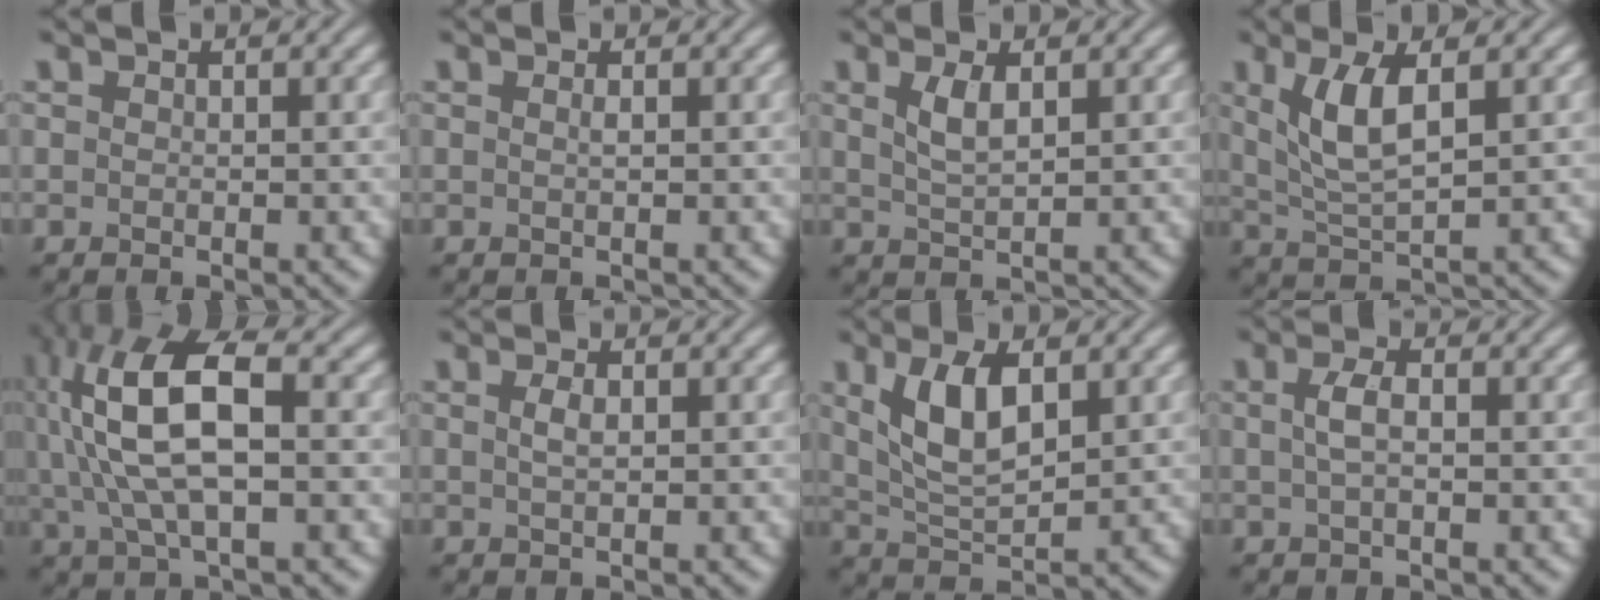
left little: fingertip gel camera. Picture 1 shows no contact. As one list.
[{"total": 0.5, "force": [0.1, 0.1, 0.5], "torque": [-0.010, 0.003, 0.001]}, {"total": 2.3, "force": [1.0, 0.8, 2.0], "torque": [-0.042, 0.000, 0.022]}, {"total": 4.7, "force": [1.6, 1.5, 4.1], "torque": [-0.091, -0.003, 0.036]}, {"total": 11.2, "force": [2.0, 4.7, 10.0], "torque": [-0.222, 0.012, 0.037]}, {"total": 1.2, "force": [0.3, 0.4, 1.1], "torque": [-0.024, 0.003, 0.006]}, {"total": 5.5, "force": [1.9, 2.4, 4.5], "torque": [-0.098, 0.001, 0.038]}, {"total": 1.8, "force": [0.1, 0.7, 1.7], "torque": [-0.039, 0.005, 0.001]}]